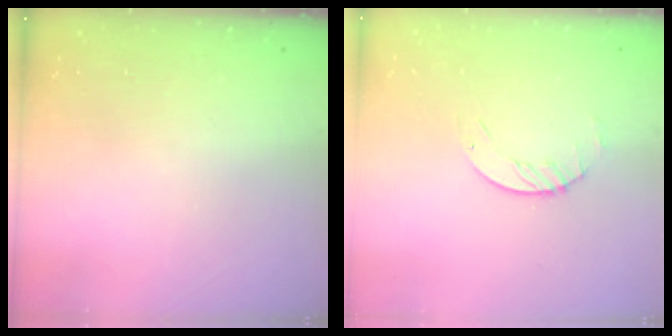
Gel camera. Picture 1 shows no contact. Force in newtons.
{"total": 1.7, "press": 1.7, "slide": 0.2}